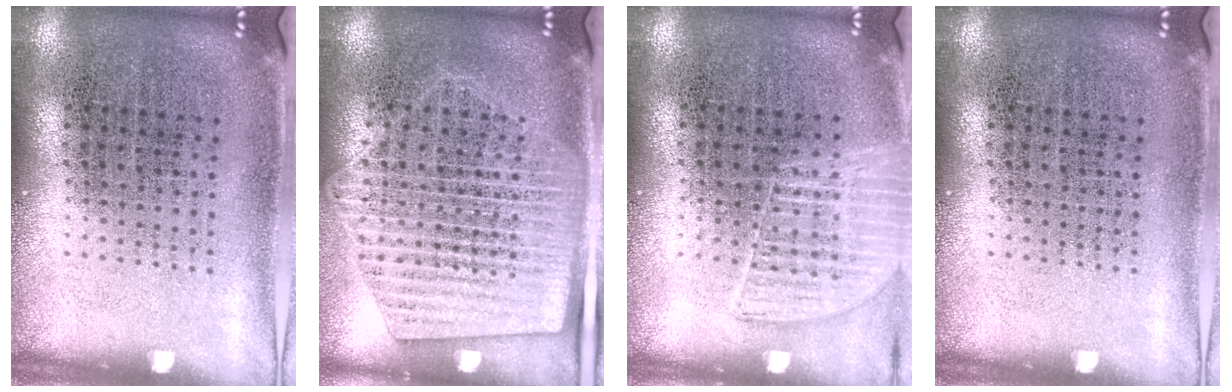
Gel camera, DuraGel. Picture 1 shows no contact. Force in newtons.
{"total": 1.7, "press": 1.5, "slide": 0.8}
{"total": 1.3, "press": 1.2, "slide": 0.4}
{"total": 0.0}